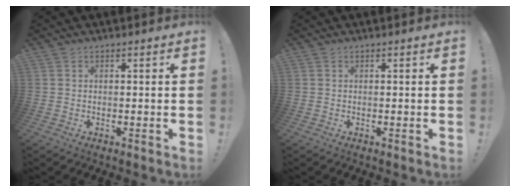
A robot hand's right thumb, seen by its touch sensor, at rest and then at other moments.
{"total": 0.0}